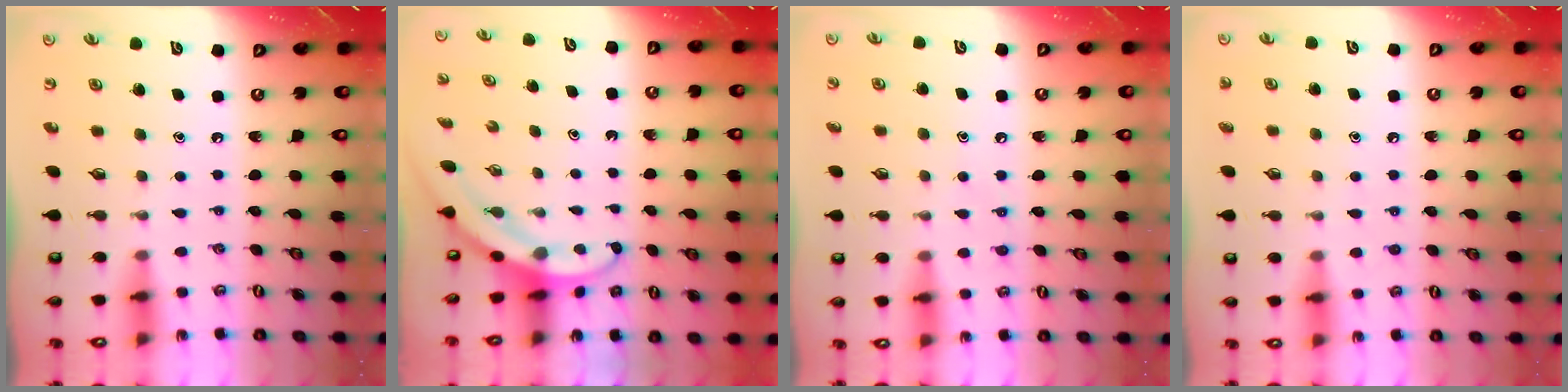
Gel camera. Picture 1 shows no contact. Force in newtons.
{"total": 3.0, "press": 3.0, "slide": 0.1}
{"total": 5.0, "press": 5.0, "slide": 0.5}
{"total": 5.2, "press": 5.2, "slide": 0.6}